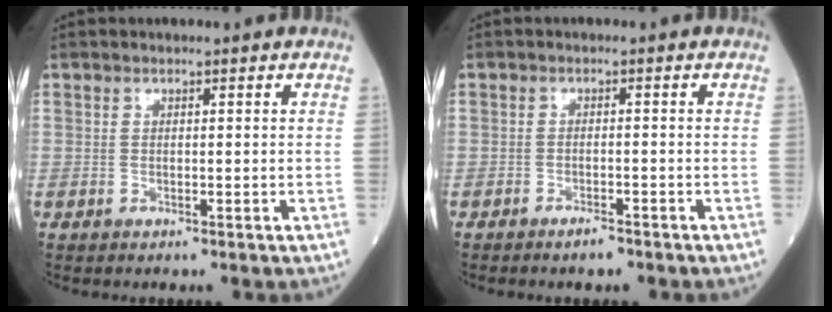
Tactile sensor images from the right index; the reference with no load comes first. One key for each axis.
{"total": 2.0, "fx": -1.6, "fy": 0.3, "fz": 1.0, "tx": -0.020, "ty": -0.002, "tz": -0.026}